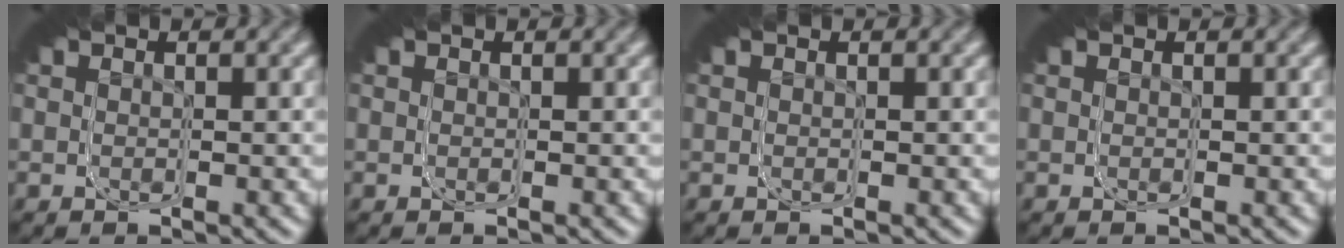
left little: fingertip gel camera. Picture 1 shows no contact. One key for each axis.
{"total": 0.0}
{"total": 0.0}
{"total": 0.0}